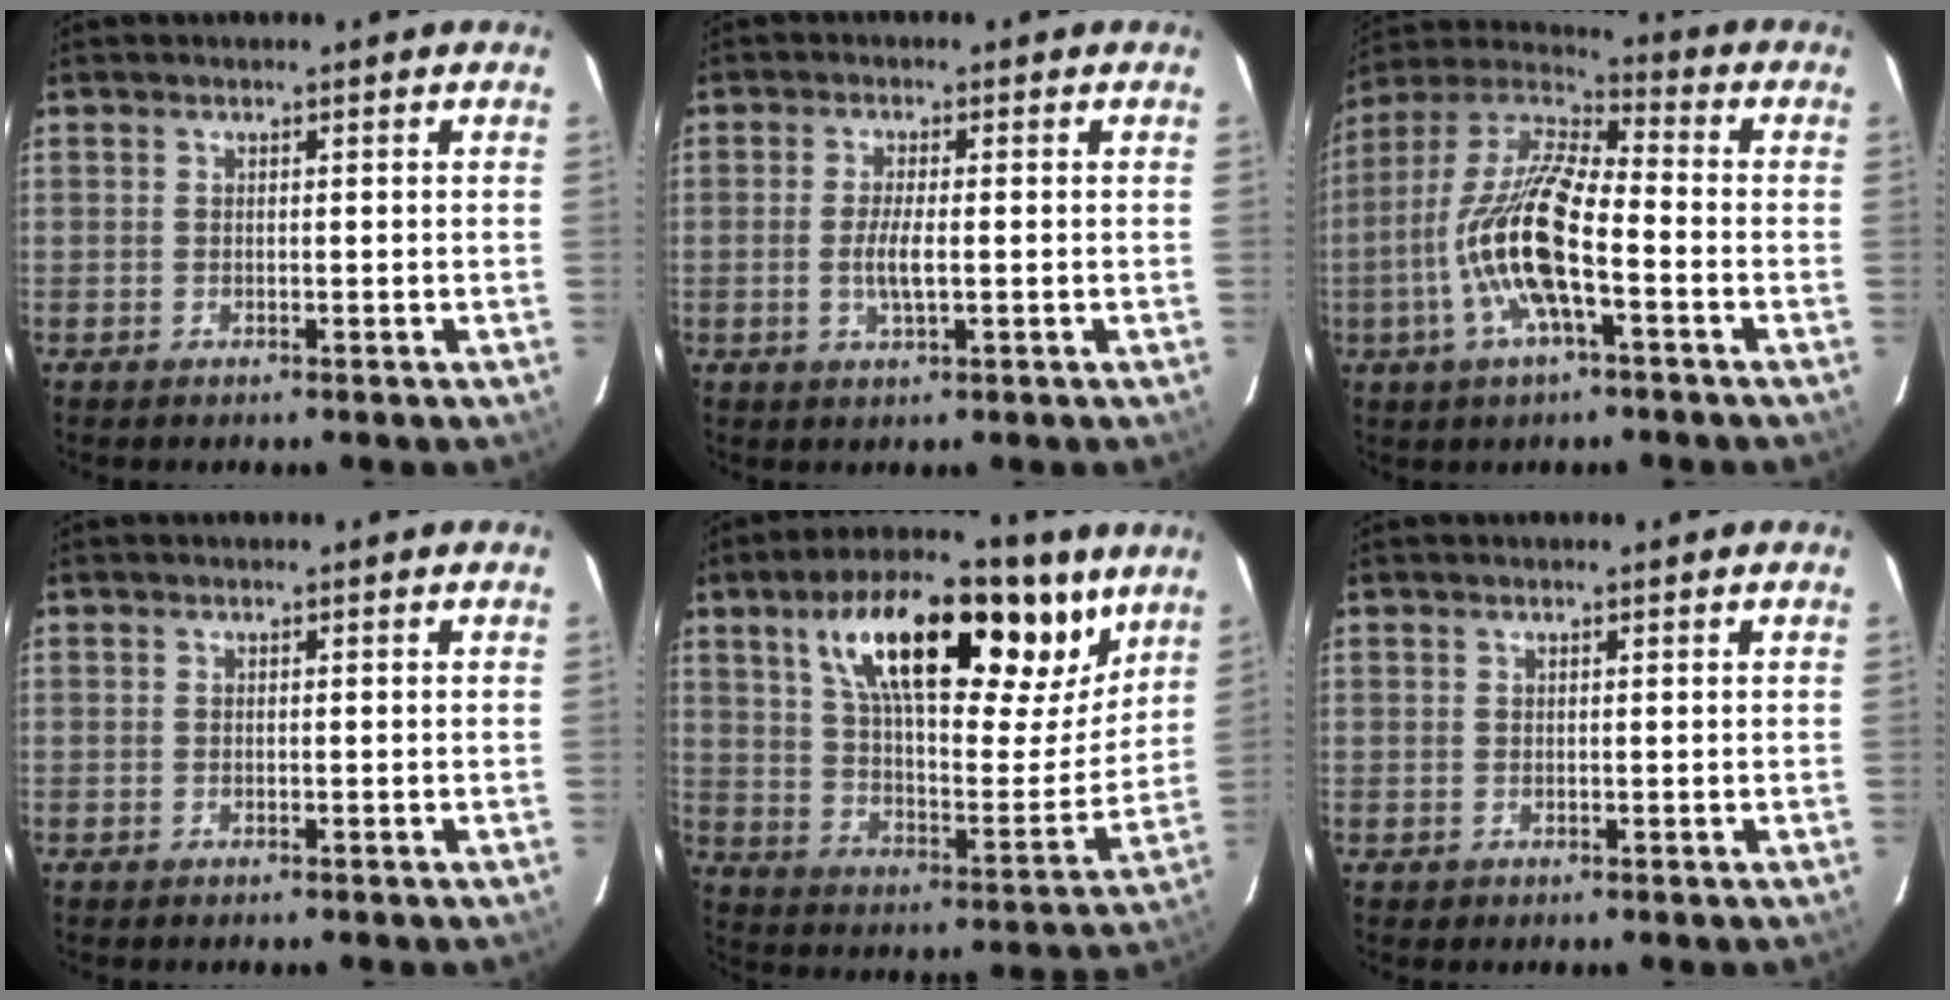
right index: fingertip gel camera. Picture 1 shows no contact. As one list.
[{"total": 3.8, "force": [-0.6, 0.7, 3.7], "torque": [-0.073, -0.008, -0.011]}, {"total": 16.0, "force": [-4.8, 4.6, 14.5], "torque": [-0.292, -0.004, -0.102]}, {"total": 0.0}, {"total": 26.9, "force": [14.7, 10.8, 19.7], "torque": [-0.316, 0.034, 0.243]}, {"total": 0.9, "force": [0.3, 0.9, 0.0], "torque": [0.004, 0.005, 0.003]}]